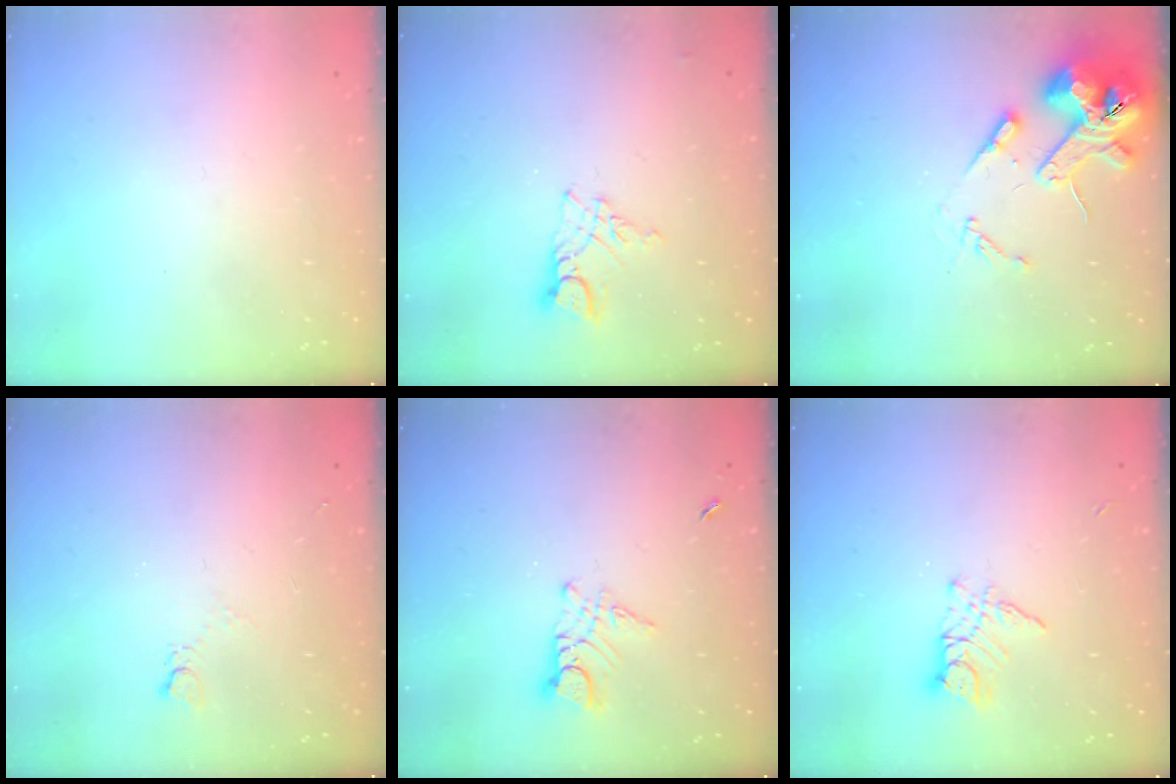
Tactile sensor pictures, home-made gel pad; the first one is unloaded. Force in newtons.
{"total": 7.3, "press": 7.3, "slide": 0.5}
{"total": 13.6, "press": 13.4, "slide": 2.0}
{"total": 3.1, "press": 3.1, "slide": 0.5}
{"total": 4.9, "press": 4.9, "slide": 0.3}
{"total": 9.1, "press": 9.0, "slide": 0.8}